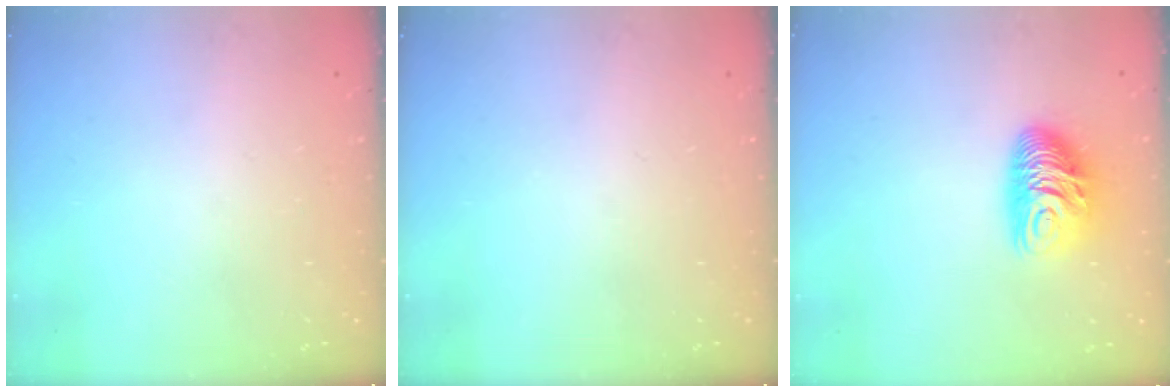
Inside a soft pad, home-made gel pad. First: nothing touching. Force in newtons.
{"total": 0.0}
{"total": 10.1, "press": 10.0, "slide": 1.1}